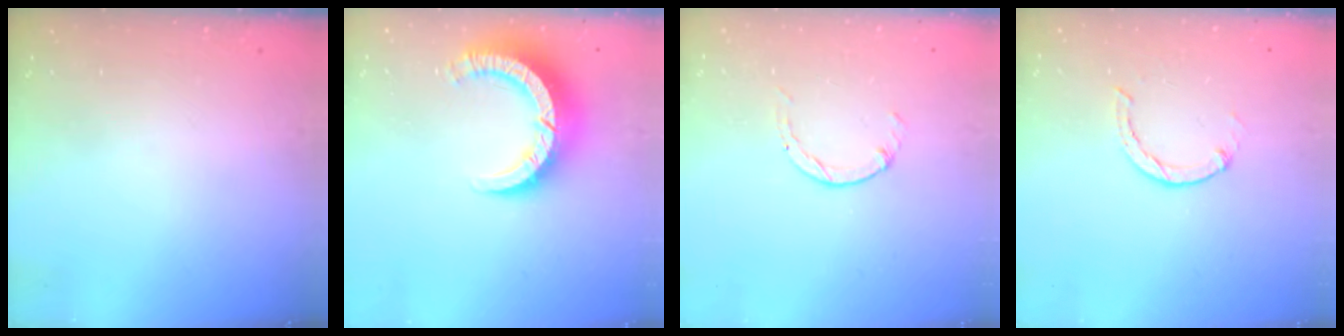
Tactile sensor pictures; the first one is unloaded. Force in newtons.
{"total": 9.3, "press": 9.2, "slide": 1.1}
{"total": 0.0}
{"total": 0.0}